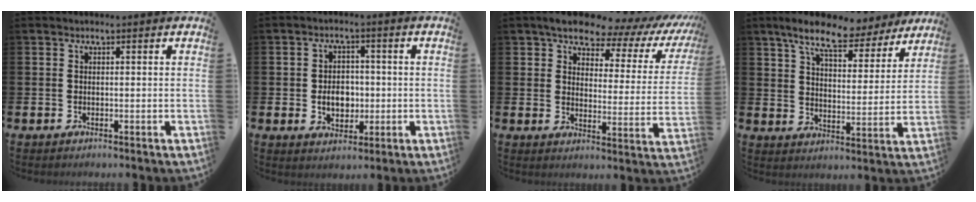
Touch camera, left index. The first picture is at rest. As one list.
[{"total": 4.4, "force": [-0.5, 3.5, 2.7], "torque": [-0.030, -0.002, -0.019]}, {"total": 7.0, "force": [6.1, 2.7, 2.3], "torque": [-0.049, -0.052, 0.094]}, {"total": 9.3, "force": [8.0, 2.6, 3.9], "torque": [-0.094, -0.040, 0.137]}]